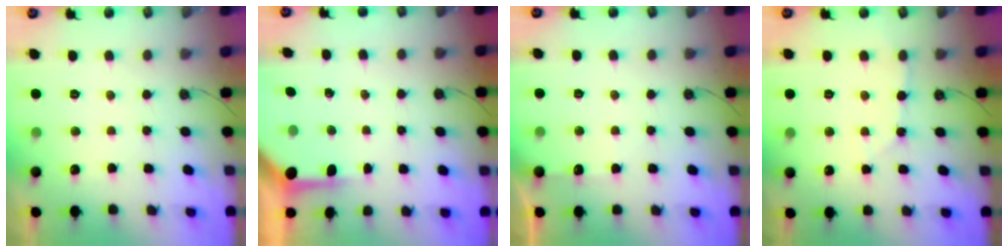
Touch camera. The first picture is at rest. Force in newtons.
{"total": 4.0, "press": 3.9, "slide": 0.4}
{"total": 4.3, "press": 4.3, "slide": 0.7}
{"total": 3.3, "press": 3.3, "slide": 0.4}